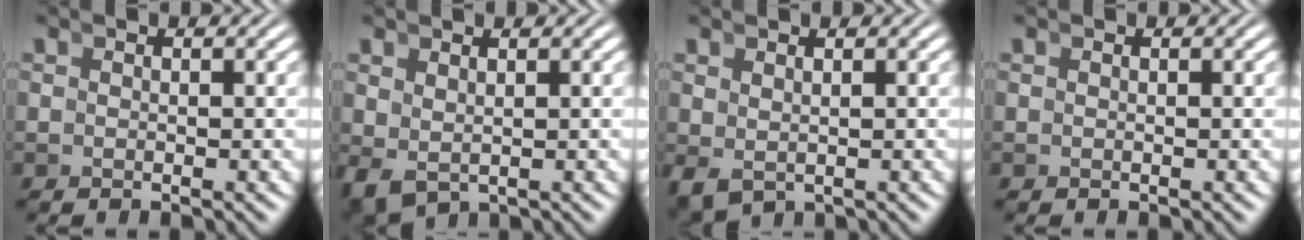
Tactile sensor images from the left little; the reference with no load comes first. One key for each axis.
{"total": 2.3, "fx": -0.5, "fy": 1.7, "fz": 1.4, "tx": -0.032, "ty": -0.016, "tz": 0.010}
{"total": 1.6, "fx": -0.3, "fy": 1.1, "fz": 1.1, "tx": -0.019, "ty": -0.012, "tz": 0.012}
{"total": 0.0}